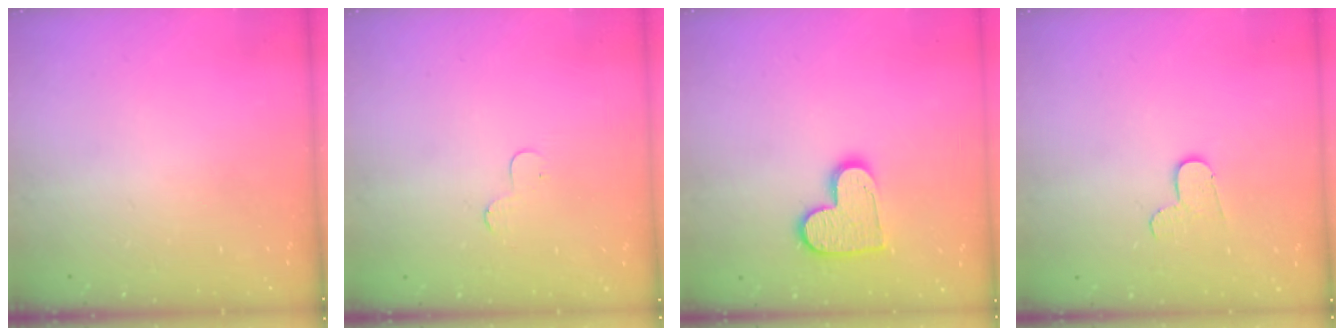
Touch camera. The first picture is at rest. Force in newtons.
{"total": 3.6, "press": 3.6, "slide": 0.3}
{"total": 11.7, "press": 11.7, "slide": 0.6}
{"total": 6.1, "press": 6.1, "slide": 0.5}